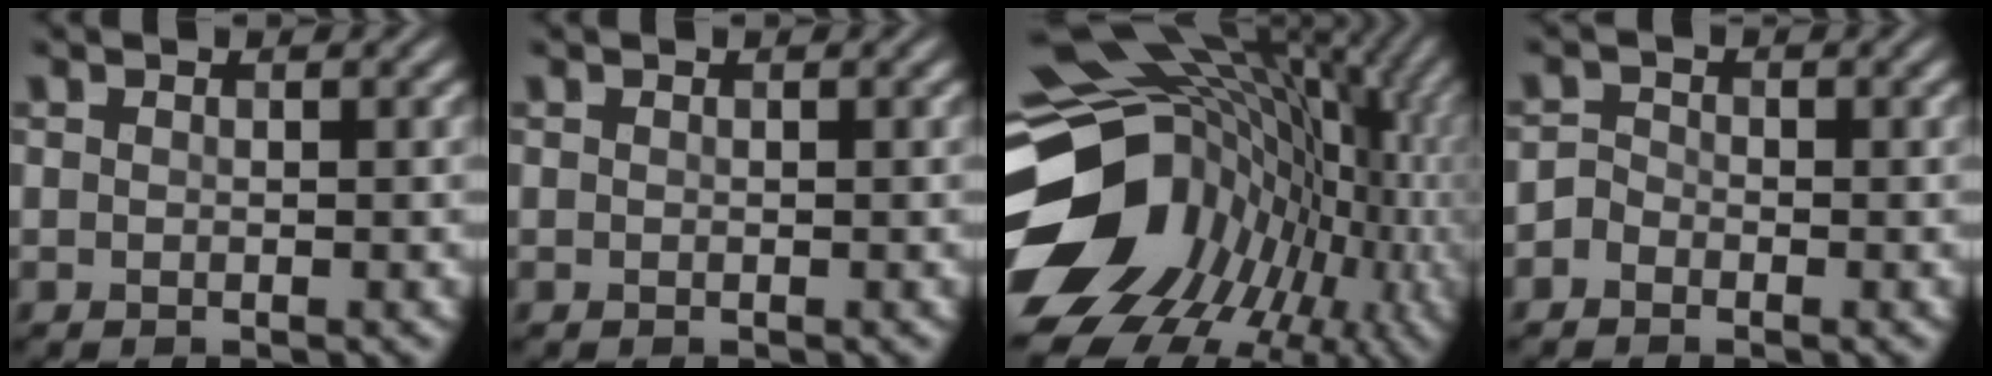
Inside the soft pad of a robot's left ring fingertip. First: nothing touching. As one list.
[{"total": 0.0}, {"total": 17.2, "force": [-1.4, 13.7, 10.3], "torque": [-0.194, -0.003, -0.005]}, {"total": 1.3, "force": [-0.8, 0.9, 0.4], "torque": [0.001, 0.003, -0.022]}]